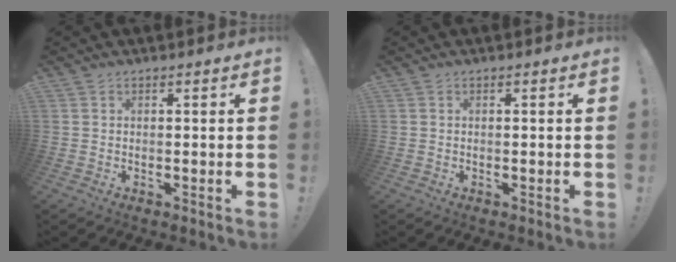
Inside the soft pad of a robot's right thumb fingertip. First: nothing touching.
{"total": 0.0}